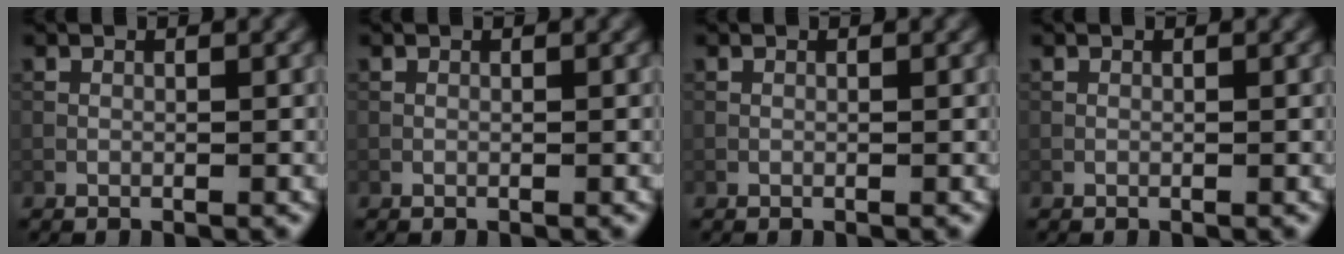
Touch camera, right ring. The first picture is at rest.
{"total": 0.0}
{"total": 0.0}
{"total": 0.0}